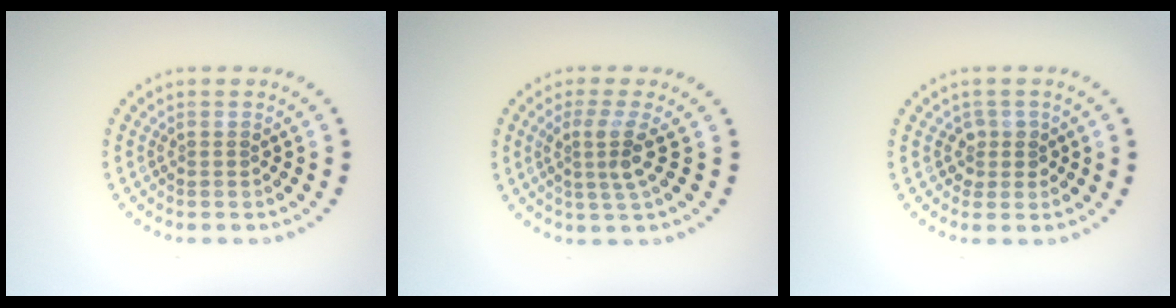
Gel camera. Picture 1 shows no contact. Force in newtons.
{"total": 2.7, "press": 1.9, "slide": 1.9}
{"total": 1.7, "press": 1.3, "slide": 1.0}